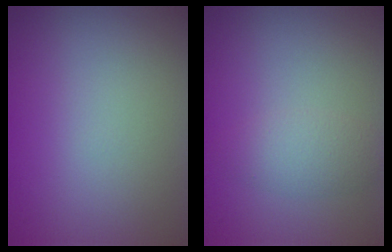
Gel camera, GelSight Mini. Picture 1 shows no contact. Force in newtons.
{"total": 2.1, "press": 2.1, "slide": 0.1}